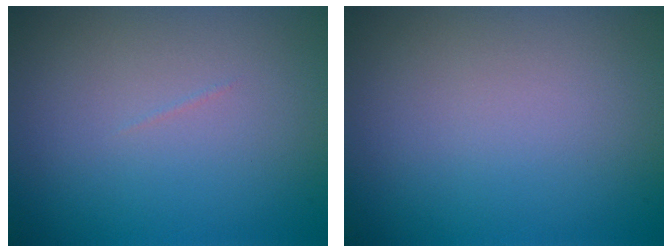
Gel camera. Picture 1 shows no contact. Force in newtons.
{"total": 0.0}